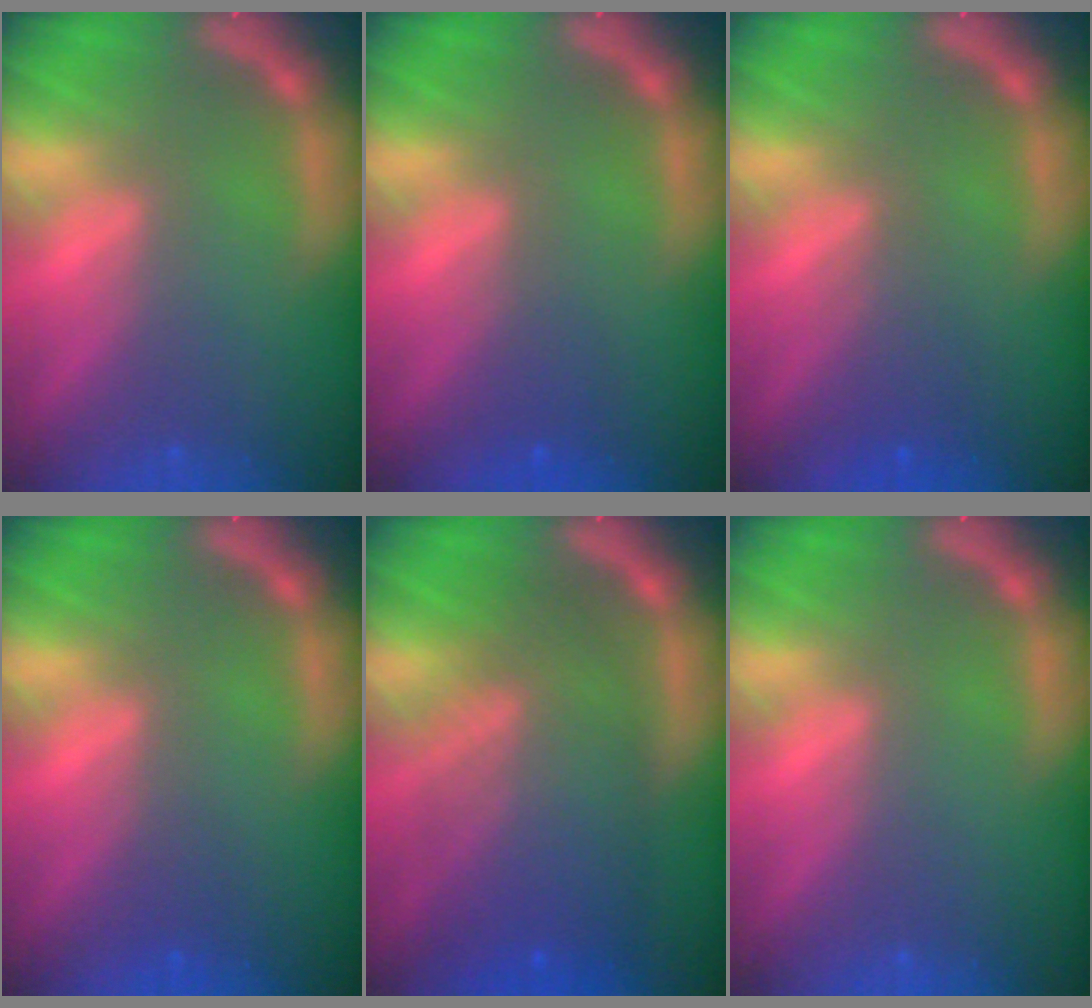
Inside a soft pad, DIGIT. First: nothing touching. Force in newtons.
{"total": 1.5}
{"total": 2.0}
{"total": 1.0}
{"total": 8.6}
{"total": 0.0}